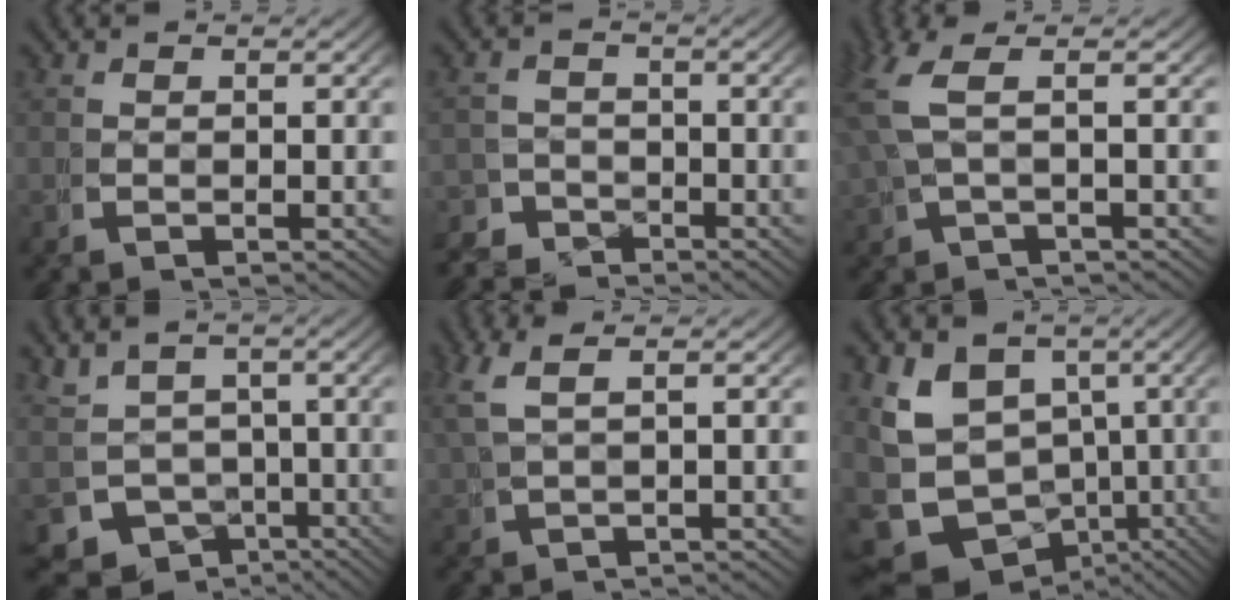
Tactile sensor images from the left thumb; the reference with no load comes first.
{"total": 3.4, "force": [-2.9, 1.8, 0.2], "torque": [0.020, -0.016, -0.053]}
{"total": 4.2, "force": [1.3, 1.2, 3.8], "torque": [-0.085, 0.008, 0.028]}
{"total": 11.1, "force": [-4.4, 9.4, 4.0], "torque": [-0.083, -0.058, -0.065]}
{"total": 3.2, "force": [1.9, 0.7, 2.4], "torque": [-0.051, 0.007, 0.041]}
{"total": 13.2, "force": [-2.6, 10.3, 7.8], "torque": [-0.167, -0.065, -0.018]}